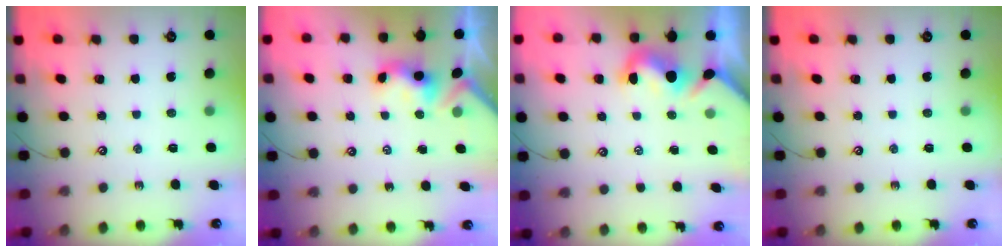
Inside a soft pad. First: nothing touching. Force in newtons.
{"total": 3.1, "press": 3.1, "slide": 0.4}
{"total": 1.4, "press": 1.1, "slide": 0.9}
{"total": 0.0}